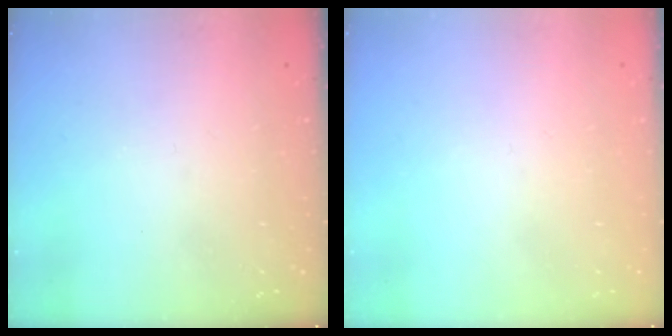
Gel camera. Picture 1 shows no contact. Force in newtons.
{"total": 1.9, "press": 1.9, "slide": 0.2}